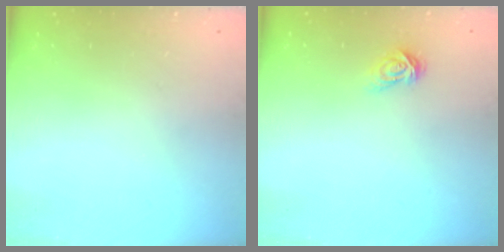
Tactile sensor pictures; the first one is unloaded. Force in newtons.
{"total": 4.1, "press": 4.1, "slide": 0.4}